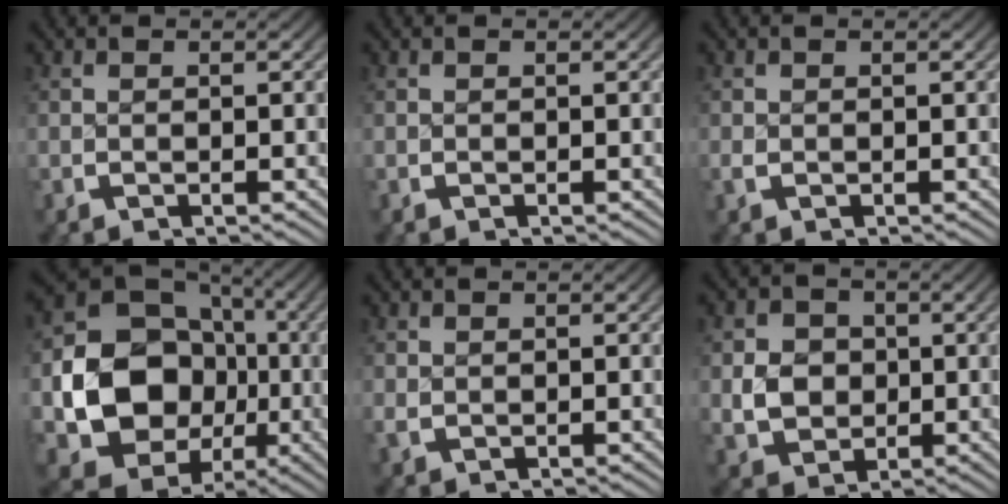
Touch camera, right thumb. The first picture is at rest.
{"total": 0.0}
{"total": 0.5, "force": [-0.1, 0.4, 0.3], "torque": [-0.008, -0.003, 0.000]}
{"total": 15.5, "force": [-2.3, 12.1, 9.5], "torque": [-0.232, -0.069, -0.010]}
{"total": 0.8, "force": [0.1, 0.6, 0.4], "torque": [-0.014, -0.004, 0.007]}
{"total": 5.5, "force": [-0.1, 4.7, 3.0], "torque": [-0.060, -0.018, 0.007]}